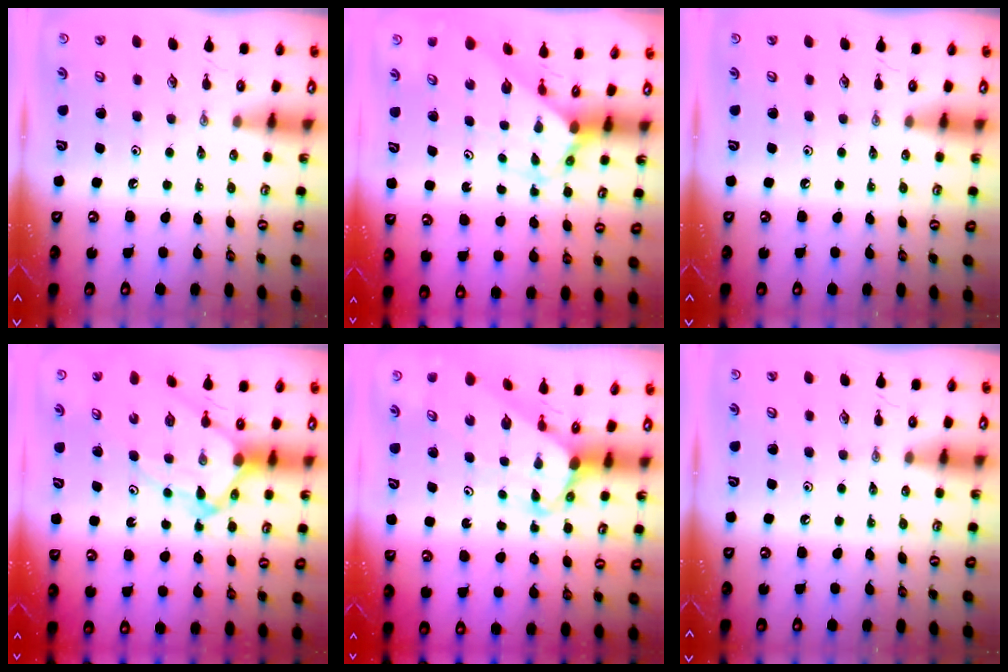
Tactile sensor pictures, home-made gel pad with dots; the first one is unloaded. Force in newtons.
{"total": 2.7, "press": 2.7, "slide": 0.2}
{"total": 0.0}
{"total": 7.4, "press": 7.3, "slide": 0.7}
{"total": 5.0, "press": 5.0, "slide": 0.5}
{"total": 0.0}